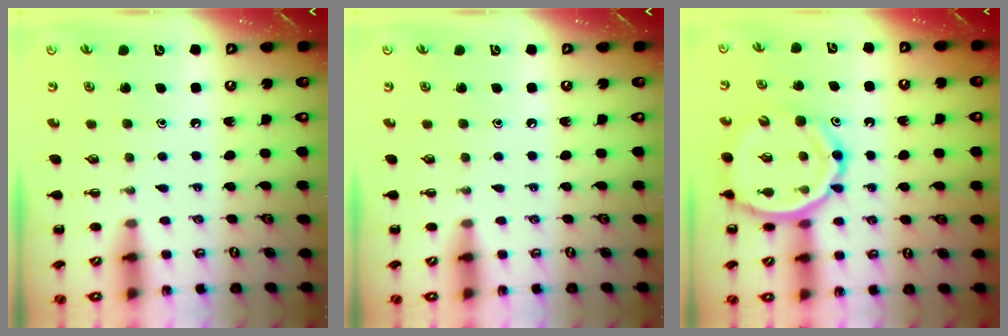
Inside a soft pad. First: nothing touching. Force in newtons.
{"total": 0.0}
{"total": 12.3, "press": 11.8, "slide": 3.3}